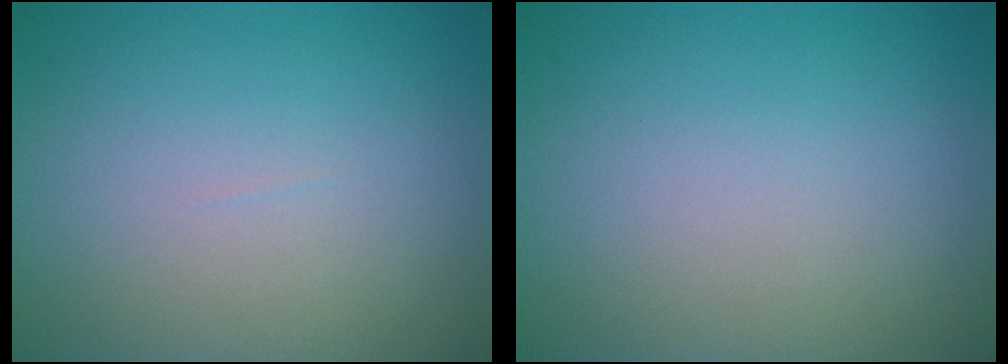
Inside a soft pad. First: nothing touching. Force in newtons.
{"total": 0.0}